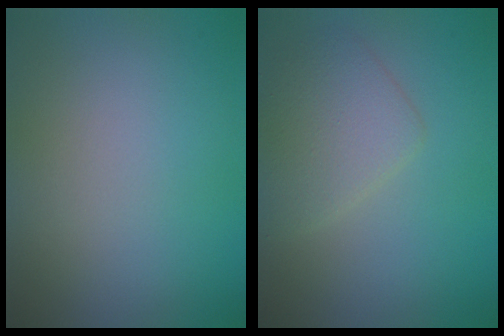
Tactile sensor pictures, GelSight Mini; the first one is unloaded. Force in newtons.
{"total": 3.3, "press": 3.3, "slide": 0.2}